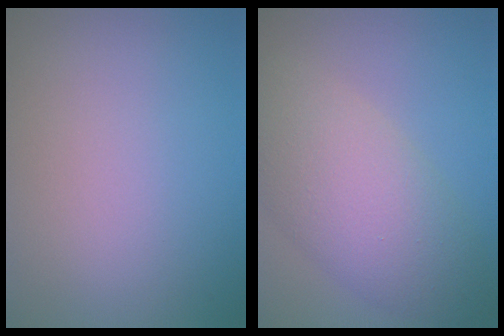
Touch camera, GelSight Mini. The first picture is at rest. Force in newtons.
{"total": 7.2, "press": 7.2, "slide": 0.4}